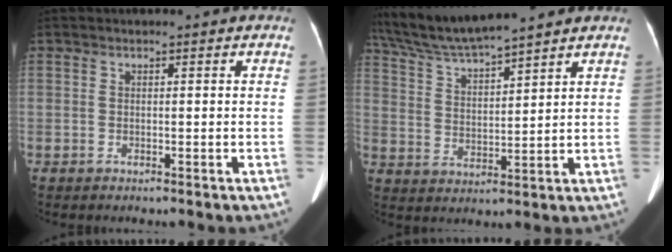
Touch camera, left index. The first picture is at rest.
{"total": 11.4, "force": [10.4, -0.4, 4.7], "torque": [-0.097, 0.029, 0.198]}